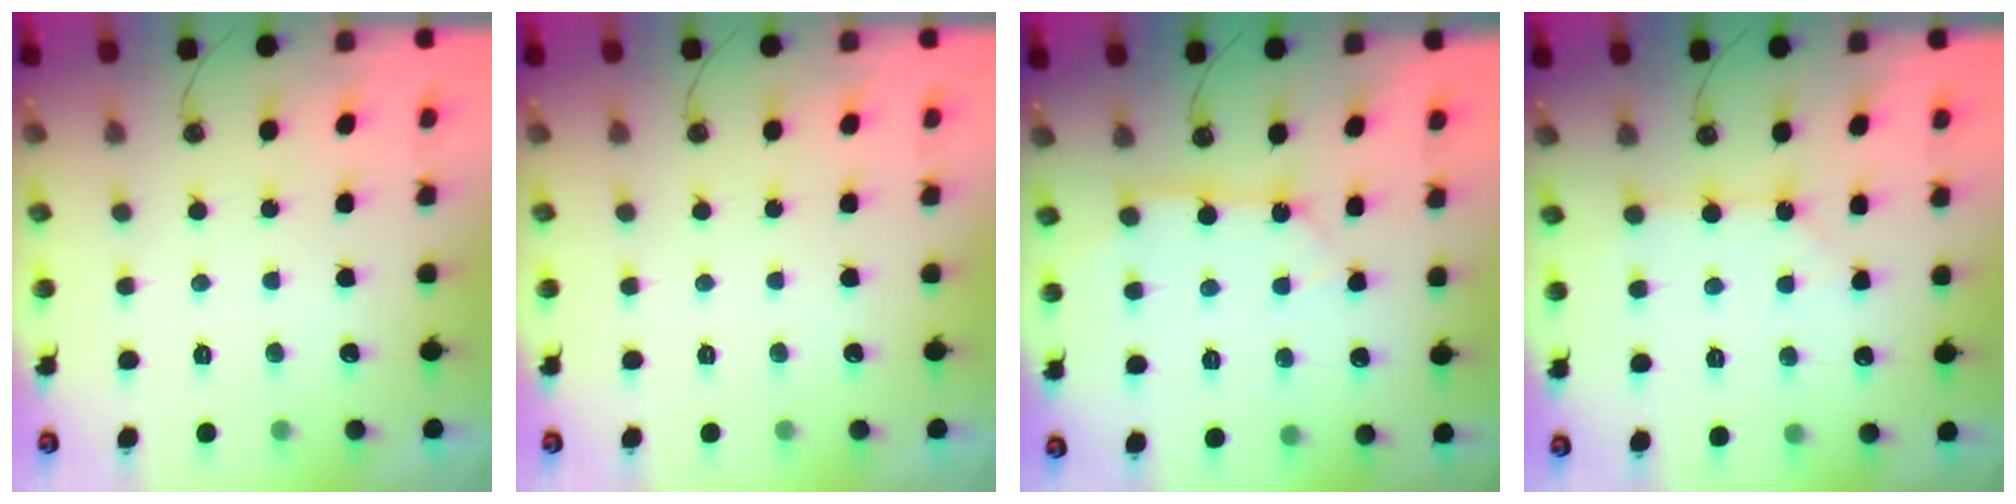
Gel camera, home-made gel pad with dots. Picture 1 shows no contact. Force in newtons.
{"total": 0.0}
{"total": 4.2, "press": 4.2, "slide": 0.5}
{"total": 2.7, "press": 2.6, "slide": 0.5}